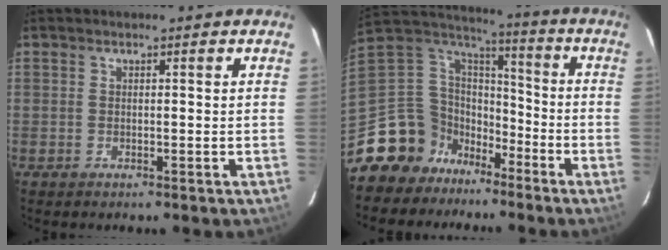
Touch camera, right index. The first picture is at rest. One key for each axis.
{"total": 14.7, "fx": -10.5, "fy": 9.9, "fz": 2.7, "tx": -0.089, "ty": 0.044, "tz": -0.191}